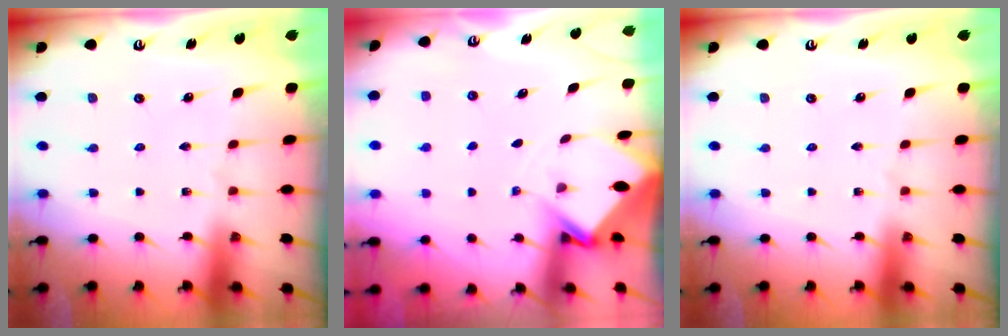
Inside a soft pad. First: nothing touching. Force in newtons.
{"total": 2.9, "press": 2.9, "slide": 0.3}
{"total": 0.0}